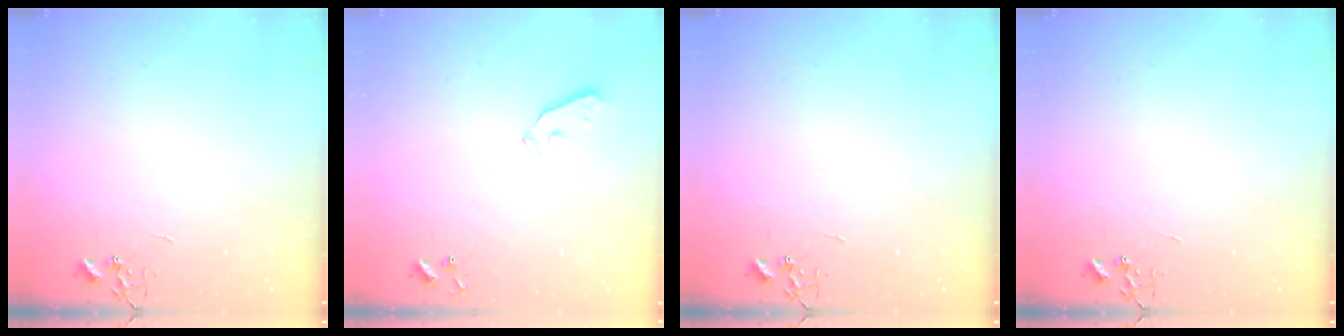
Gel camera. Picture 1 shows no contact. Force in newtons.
{"total": 3.3, "press": 3.2, "slide": 0.5}
{"total": 0.0}
{"total": 0.0}